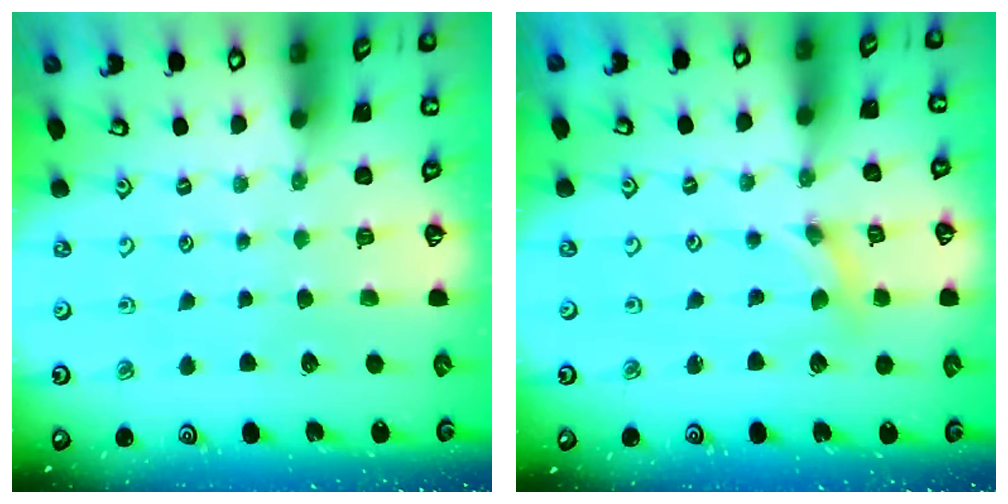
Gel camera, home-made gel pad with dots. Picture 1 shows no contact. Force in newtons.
{"total": 0.6, "press": 0.5, "slide": 0.1}